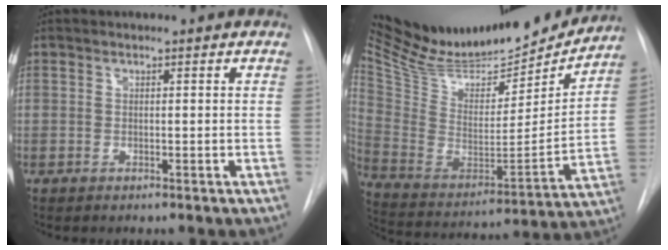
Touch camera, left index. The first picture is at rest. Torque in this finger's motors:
{"motor_torque": [0.81, -1.33, -0.29, -0.05]}